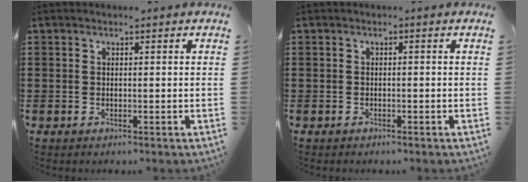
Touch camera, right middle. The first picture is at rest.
{"total": 0.0}